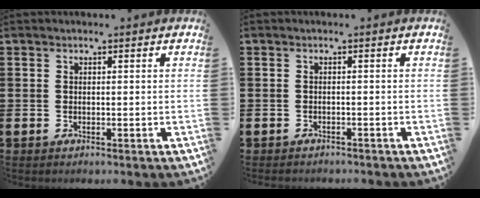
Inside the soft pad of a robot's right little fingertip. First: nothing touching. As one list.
[{"total": 0.6, "force": [-0.6, 0.1, 0.0], "torque": [-0.003, -0.001, -0.013]}]